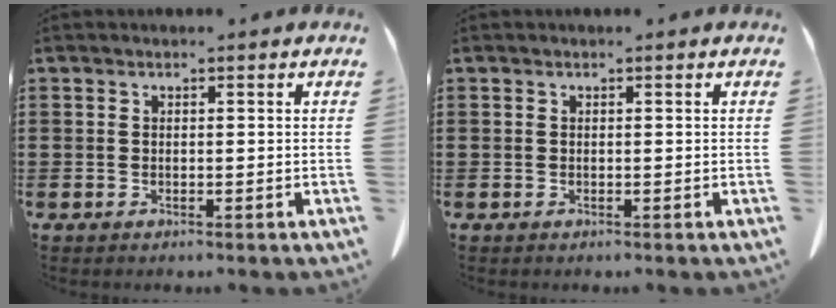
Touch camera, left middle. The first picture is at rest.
{"total": 0.0}